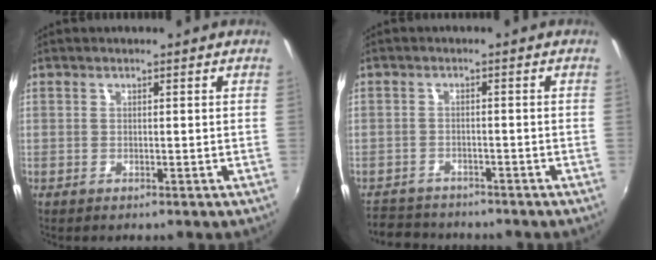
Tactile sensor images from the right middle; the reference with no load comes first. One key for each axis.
{"total": 5.7, "fx": -5.2, "fy": 2.3, "fz": 0.7, "tx": -0.035, "ty": 0.007, "tz": -0.089}